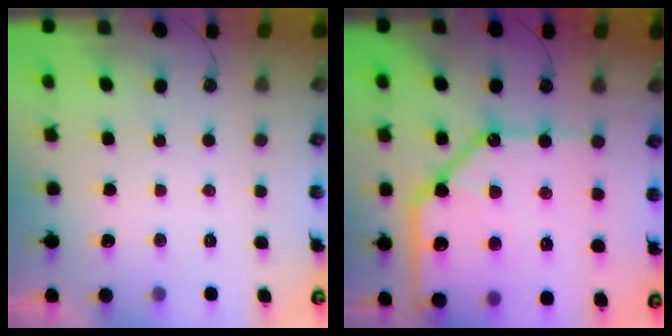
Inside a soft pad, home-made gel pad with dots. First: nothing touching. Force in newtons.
{"total": 24.1, "press": 23.9, "slide": 3.0}